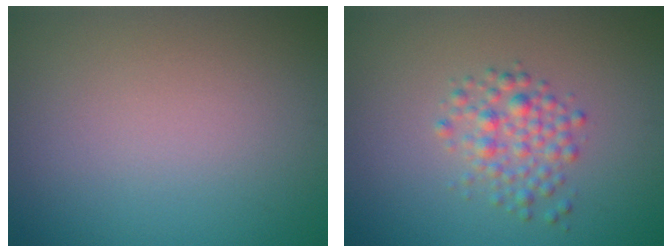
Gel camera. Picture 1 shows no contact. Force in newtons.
{"total": 2.4, "press": 2.4, "slide": 0.1}